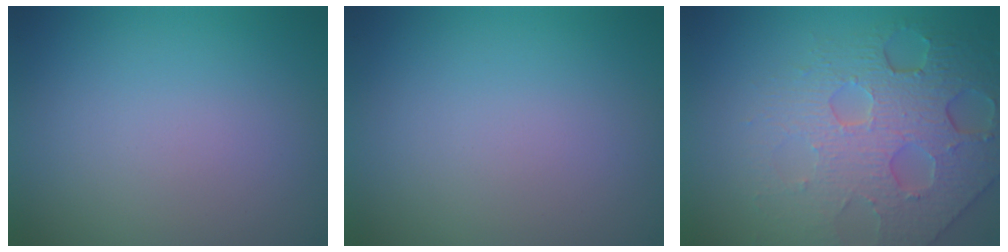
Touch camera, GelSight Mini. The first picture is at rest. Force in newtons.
{"total": 0.0}
{"total": 7.9, "press": 5.5, "slide": 5.7}